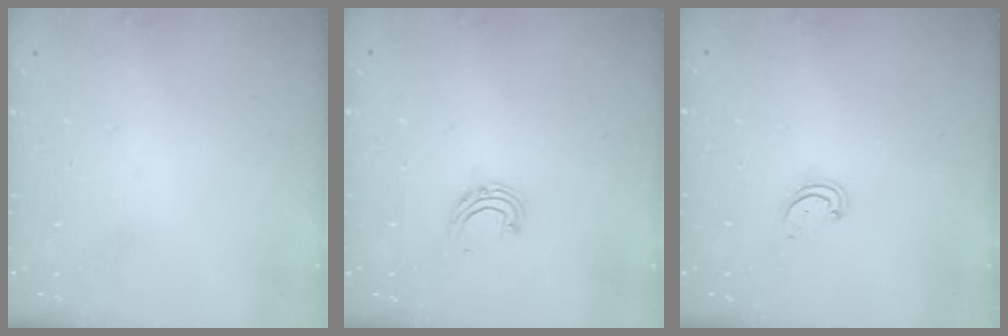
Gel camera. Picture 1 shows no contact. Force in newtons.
{"total": 6.6, "press": 6.5, "slide": 0.7}
{"total": 2.2, "press": 2.2, "slide": 0.2}